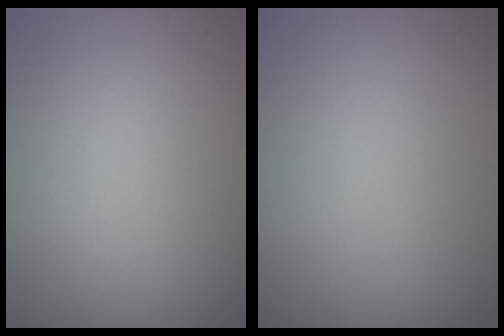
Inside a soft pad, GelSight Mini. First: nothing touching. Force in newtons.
{"total": 0.0}